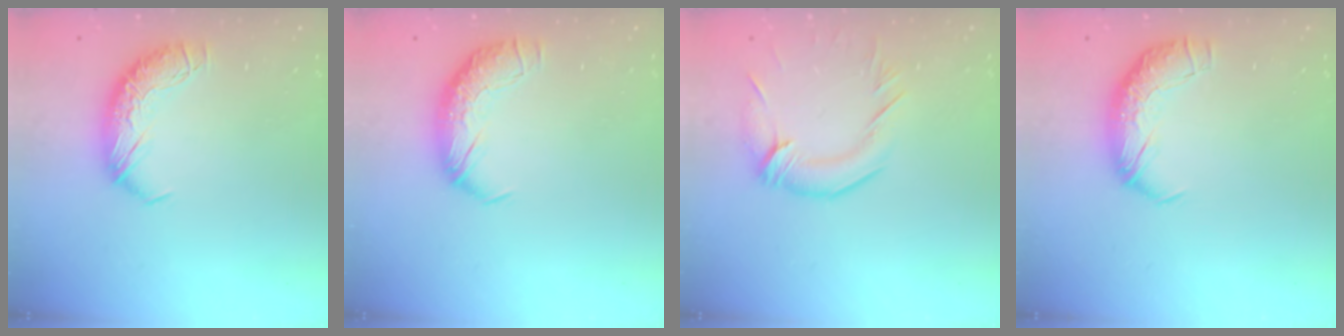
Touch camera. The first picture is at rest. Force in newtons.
{"total": 1.8, "press": 0.7, "slide": 1.6}
{"total": 1.4, "press": 0.8, "slide": 1.1}
{"total": 2.3, "press": 0.9, "slide": 2.2}